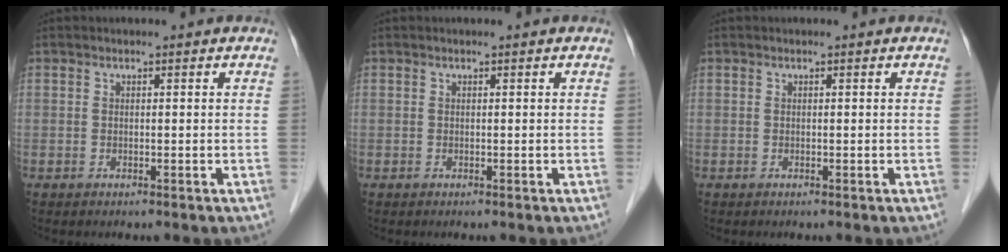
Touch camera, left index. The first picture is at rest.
{"total": 0.0}
{"total": 0.0}